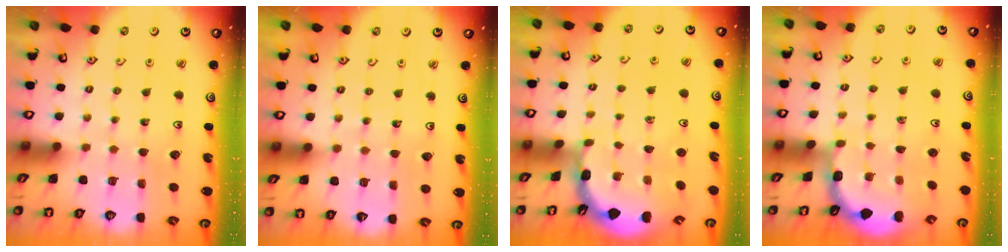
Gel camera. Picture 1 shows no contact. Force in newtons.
{"total": 2.0, "press": 2.0, "slide": 0.2}
{"total": 1.6, "press": 1.6, "slide": 0.1}
{"total": 2.1, "press": 2.1, "slide": 0.2}